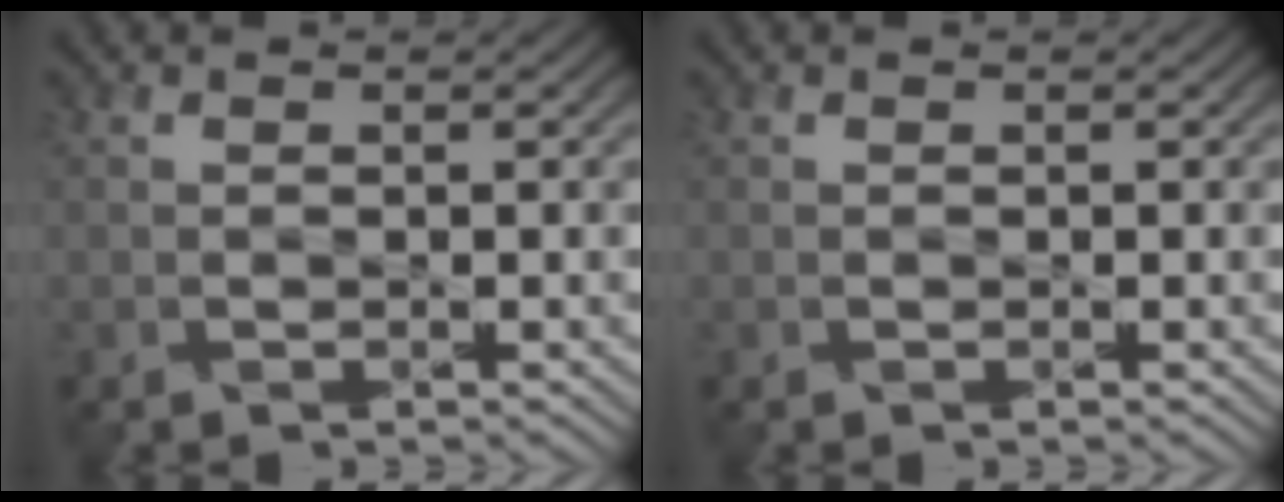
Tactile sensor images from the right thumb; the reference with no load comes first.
{"total": 0.0}